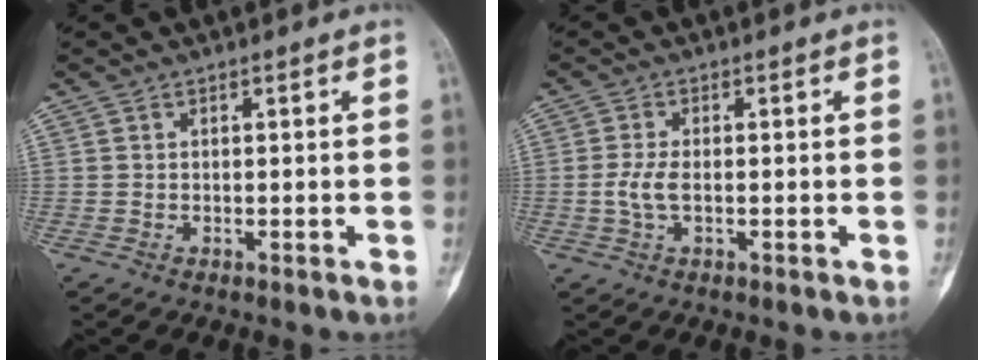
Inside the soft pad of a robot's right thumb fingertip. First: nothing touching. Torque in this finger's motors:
{"motor_torque": [0.86, 0.70, 0.63, -0.16, 0.05]}